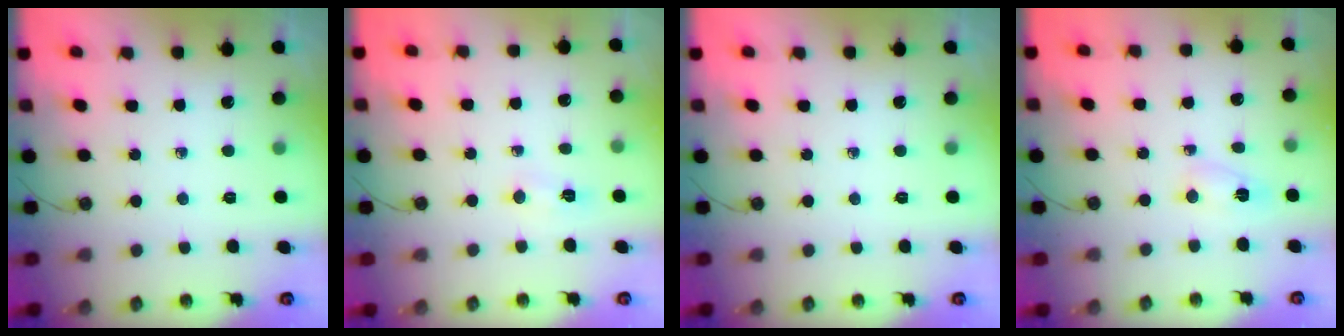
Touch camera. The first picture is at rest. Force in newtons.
{"total": 4.1, "press": 3.7, "slide": 1.8}
{"total": 0.0}
{"total": 3.1, "press": 3.0, "slide": 0.4}